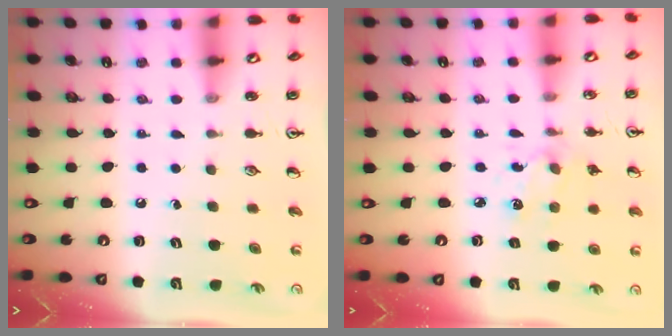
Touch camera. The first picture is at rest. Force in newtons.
{"total": 3.3, "press": 3.1, "slide": 1.3}